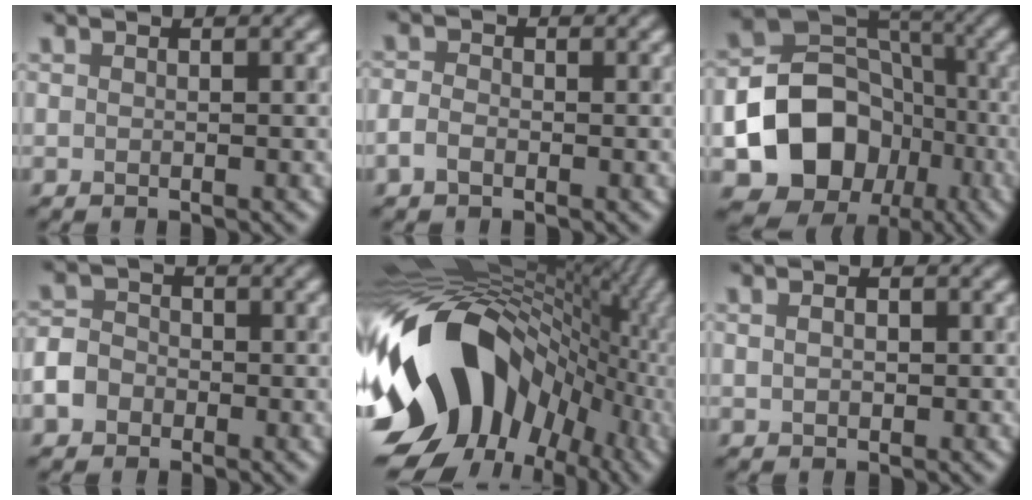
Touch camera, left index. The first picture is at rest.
{"total": 1.8, "force": [-0.8, 1.2, 1.0], "torque": [-0.021, 0.002, -0.022]}
{"total": 12.6, "force": [-4.1, 10.2, 6.1], "torque": [-0.100, -0.015, -0.083]}
{"total": 3.6, "force": [-1.6, 2.9, 1.4], "torque": [-0.019, -0.003, -0.036]}
{"total": 17.4, "force": [-2.1, 13.1, 11.3], "torque": [-0.198, 0.009, -0.048]}
{"total": 2.0, "force": [0.8, 1.3, 1.3], "torque": [-0.019, 0.015, 0.006]}